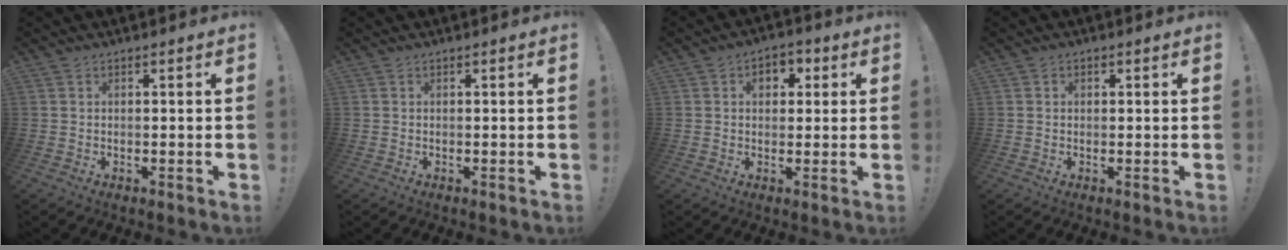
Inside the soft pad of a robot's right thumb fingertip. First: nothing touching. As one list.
[{"total": 0.0}, {"total": 5.4, "force": [1.5, 4.1, 3.2], "torque": [-0.030, 0.000, 0.020]}, {"total": 0.9, "force": [0.2, 0.8, 0.3], "torque": [0.004, -0.001, 0.002]}]